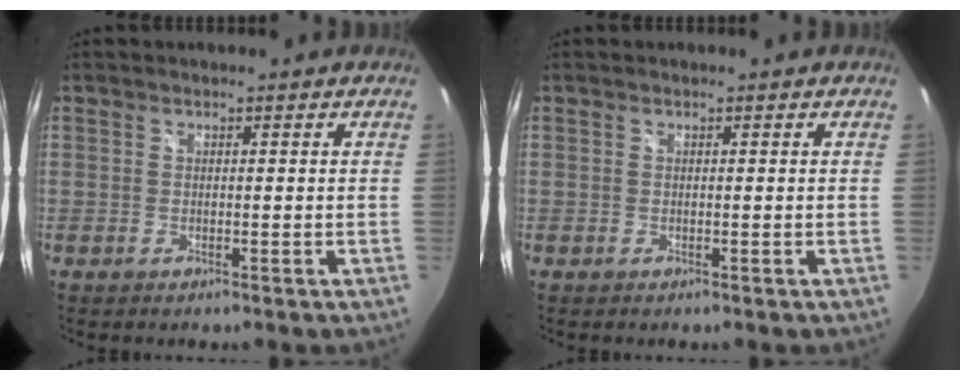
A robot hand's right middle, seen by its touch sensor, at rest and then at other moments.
{"total": 0.0}